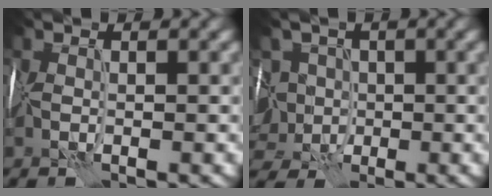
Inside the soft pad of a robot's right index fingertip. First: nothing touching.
{"total": 6.9, "force": [-1.9, 6.2, 2.3], "torque": [-0.043, 0.010, -0.059]}